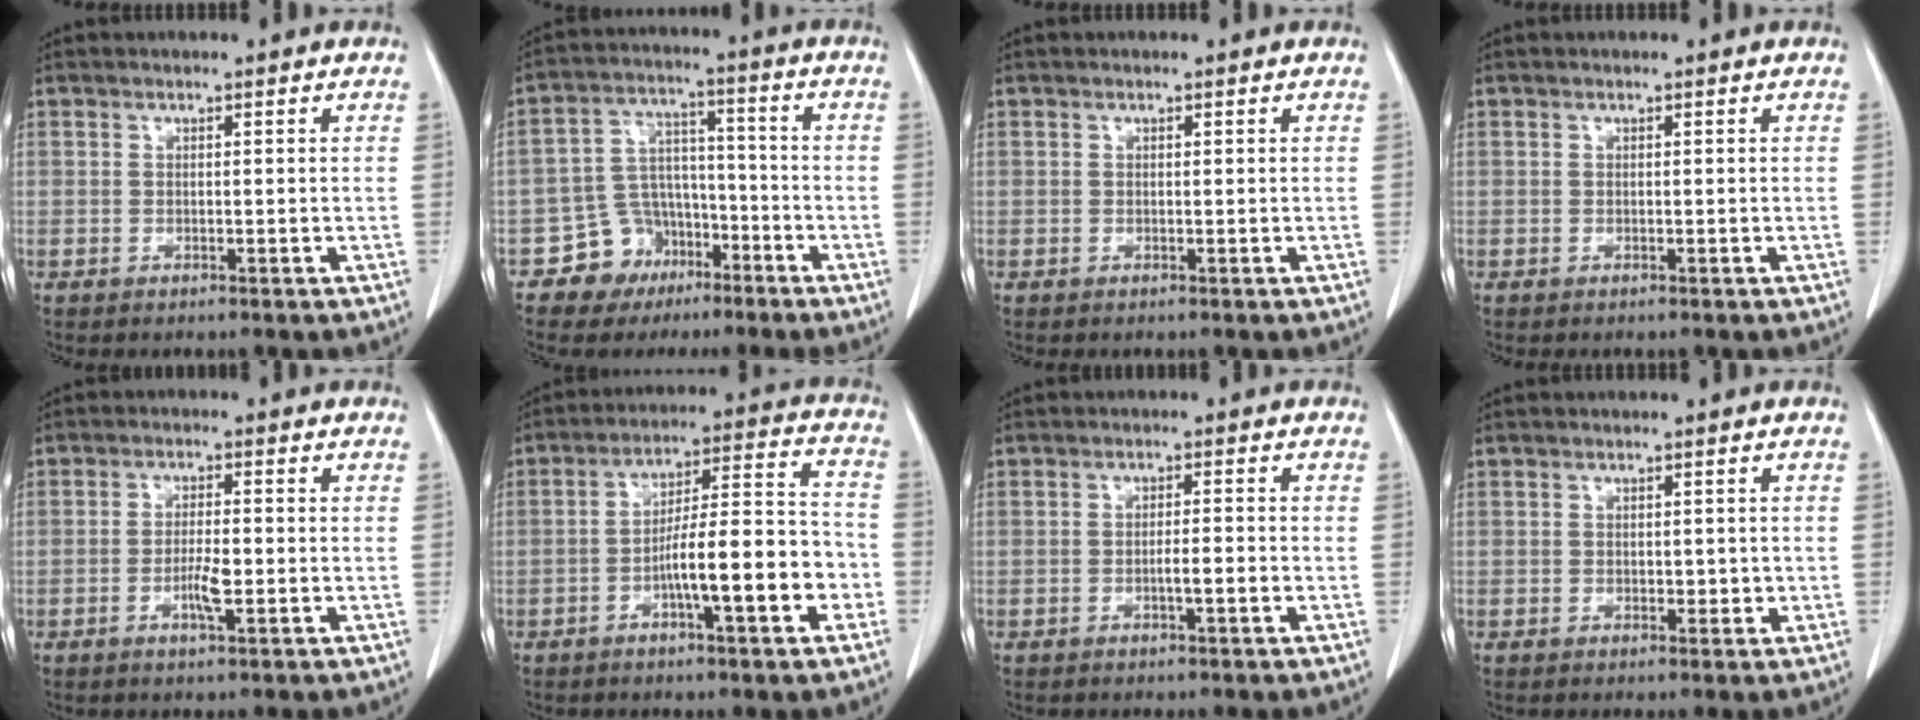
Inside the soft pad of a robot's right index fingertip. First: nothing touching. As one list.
[{"total": 8.2, "force": [-4.8, 6.6, 1.2], "torque": [-0.016, 0.026, -0.073]}, {"total": 0.0}, {"total": 0.0}, {"total": 3.8, "force": [-1.1, 0.7, 3.5], "torque": [-0.067, -0.001, -0.019]}, {"total": 13.4, "force": [-4.5, 2.0, 12.5], "torque": [-0.197, 0.023, -0.068]}, {"total": 2.4, "force": [-0.8, 0.2, 2.2], "torque": [-0.039, 0.000, -0.016]}, {"total": 1.7, "force": [-0.1, 1.1, 1.3], "torque": [-0.014, 0.000, 0.001]}]